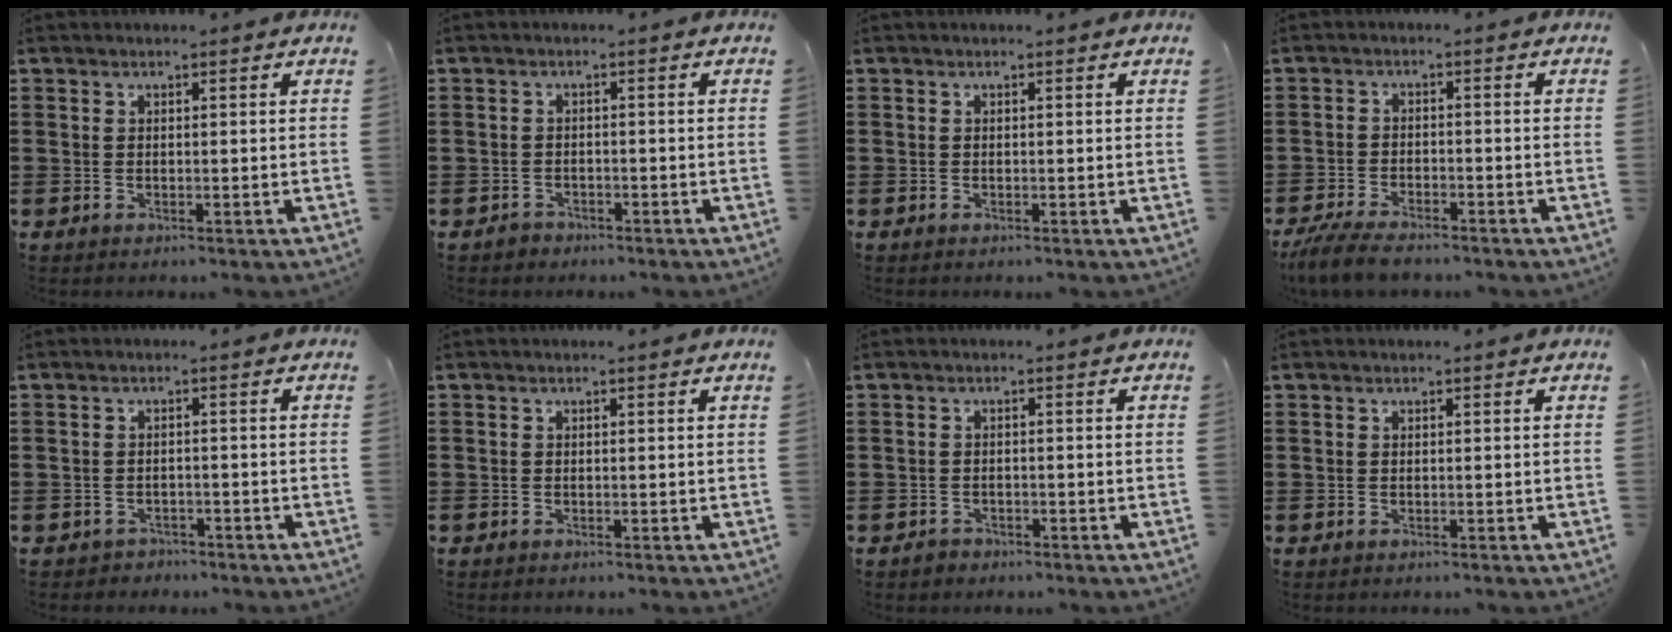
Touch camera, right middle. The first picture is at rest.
{"total": 1.1, "force": [-1.0, 0.5, 0.0], "torque": [-0.003, 0.003, -0.023]}
{"total": 0.0}
{"total": 4.5, "force": [-4.0, 0.9, 2.0], "torque": [-0.052, -0.007, -0.081]}
{"total": 1.3, "force": [-1.2, 0.5, -0.1], "torque": [-0.004, 0.002, -0.028]}
{"total": 0.0}
{"total": 1.0, "force": [-0.8, 0.5, 0.1], "torque": [-0.004, 0.002, -0.020]}
{"total": 0.0}